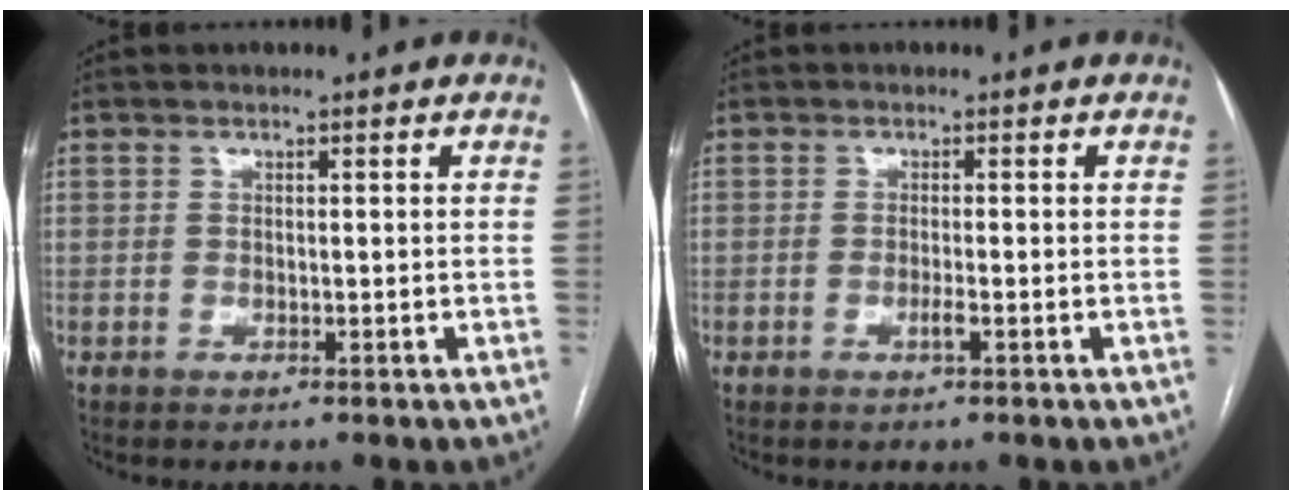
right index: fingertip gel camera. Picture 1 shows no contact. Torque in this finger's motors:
{"motor_torque": [0.14, 0.01, 0.24, 0.04]}